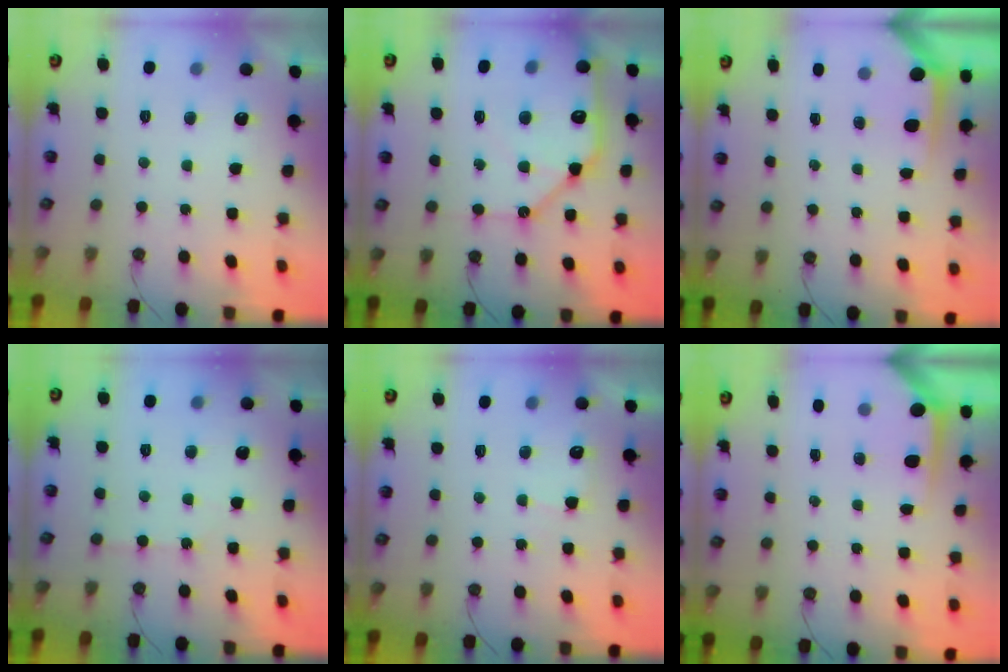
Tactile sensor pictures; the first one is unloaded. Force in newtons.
{"total": 17.7, "press": 17.5, "slide": 2.2}
{"total": 3.5, "press": 3.5, "slide": 0.4}
{"total": 3.0, "press": 3.0, "slide": 0.5}
{"total": 5.2, "press": 5.2, "slide": 0.6}
{"total": 3.8, "press": 3.7, "slide": 0.4}